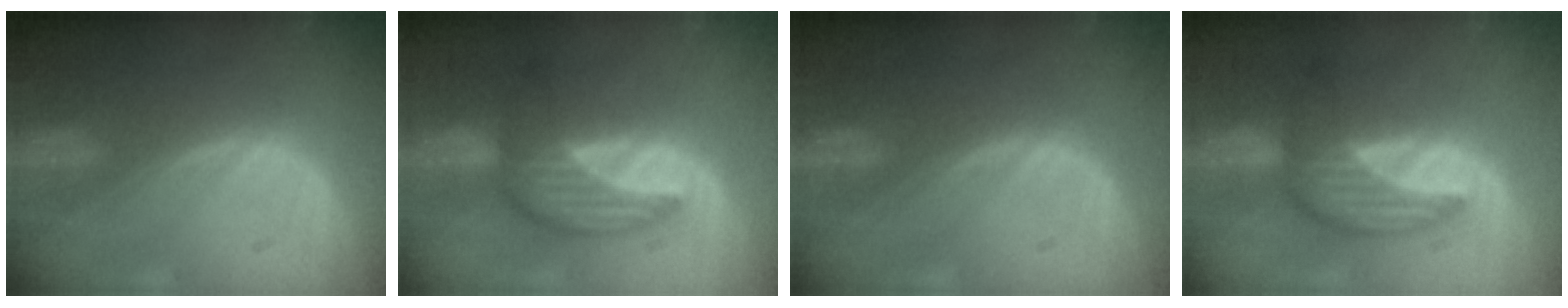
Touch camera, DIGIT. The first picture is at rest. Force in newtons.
{"total": 7.0, "press": 6.9, "slide": 1.0}
{"total": 0.0}
{"total": 7.0, "press": 6.9, "slide": 1.0}